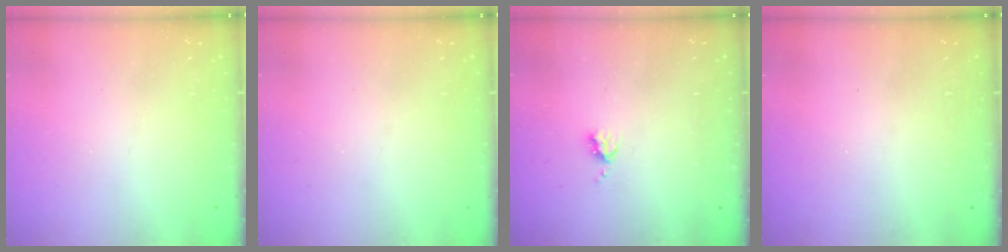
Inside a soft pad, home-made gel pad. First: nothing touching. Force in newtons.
{"total": 0.0}
{"total": 3.7, "press": 3.6, "slide": 0.5}
{"total": 0.0}